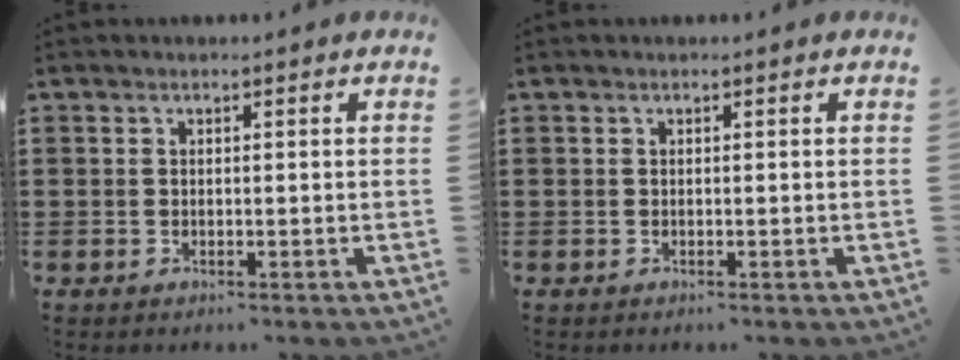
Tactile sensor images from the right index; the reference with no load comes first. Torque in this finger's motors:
{"motor_torque": [0.95, 0.64, 0.09, 0.01]}